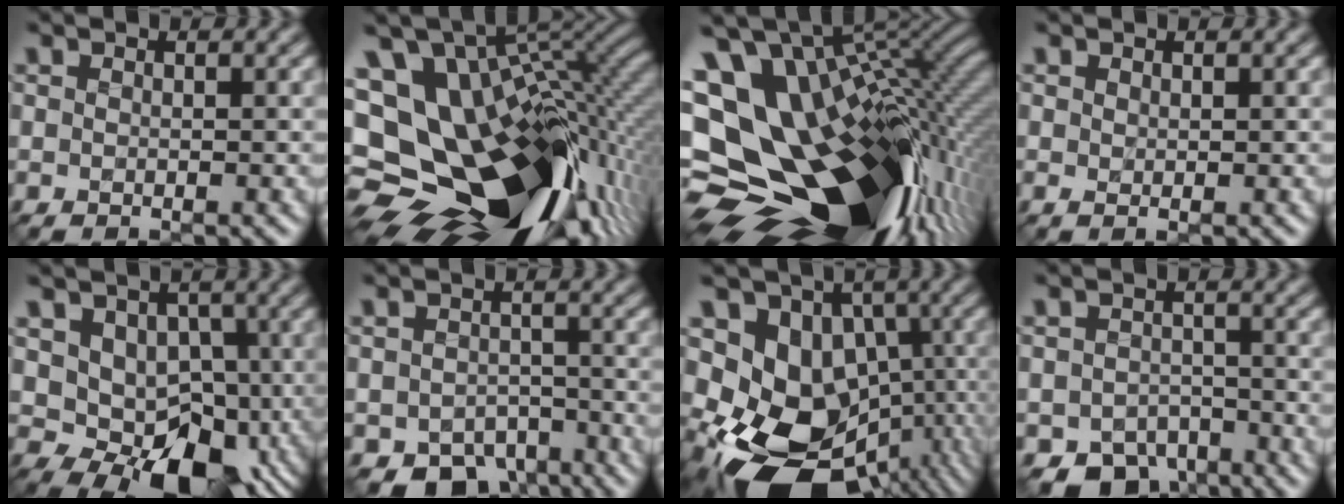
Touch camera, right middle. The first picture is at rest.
{"total": 18.1, "force": [-5.0, 11.6, 13.0], "torque": [-0.242, -0.024, -0.054]}
{"total": 19.0, "force": [-3.2, 12.0, 14.4], "torque": [-0.261, -0.031, -0.013]}
{"total": 0.0}
{"total": 9.3, "force": [-1.2, 6.6, 6.4], "torque": [-0.083, -0.006, -0.013]}
{"total": 4.1, "force": [-3.2, 2.4, 1.1], "torque": [-0.017, -0.014, -0.045]}
{"total": 13.1, "force": [-3.4, 10.5, 7.1], "torque": [-0.102, -0.027, -0.043]}
{"total": 3.7, "force": [-2.9, 2.2, 0.6], "torque": [-0.010, -0.011, -0.045]}